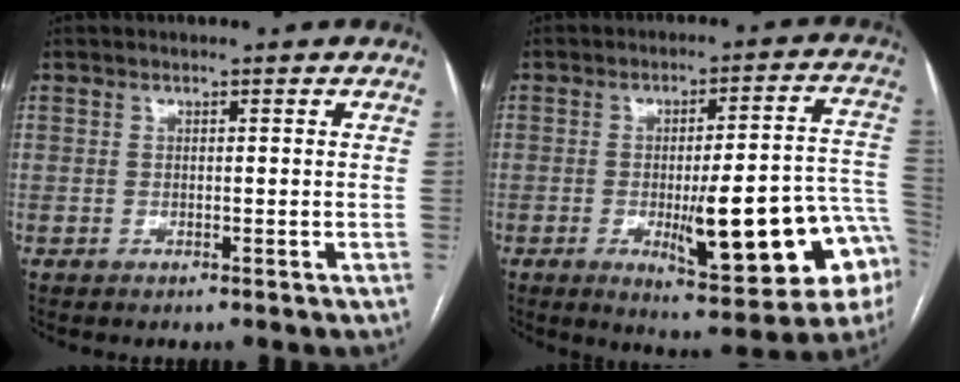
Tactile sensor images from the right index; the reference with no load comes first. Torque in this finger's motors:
{"motor_torque": [1.31, -0.83, 0.49, 0.16]}